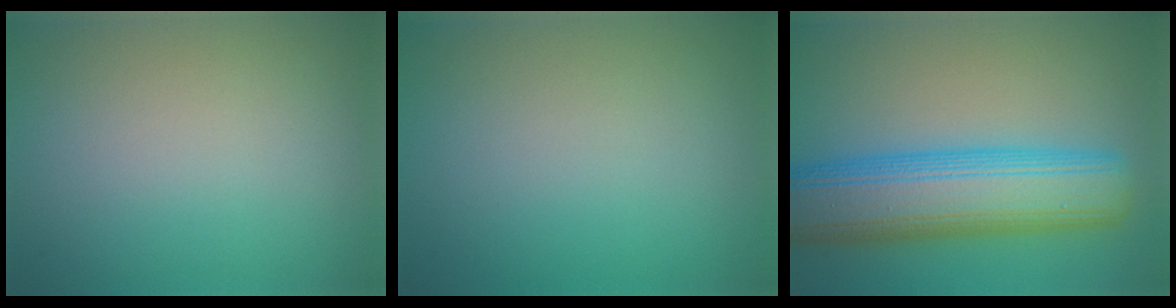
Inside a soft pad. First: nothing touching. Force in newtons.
{"total": 0.0}
{"total": 10.1, "press": 10.0, "slide": 0.4}